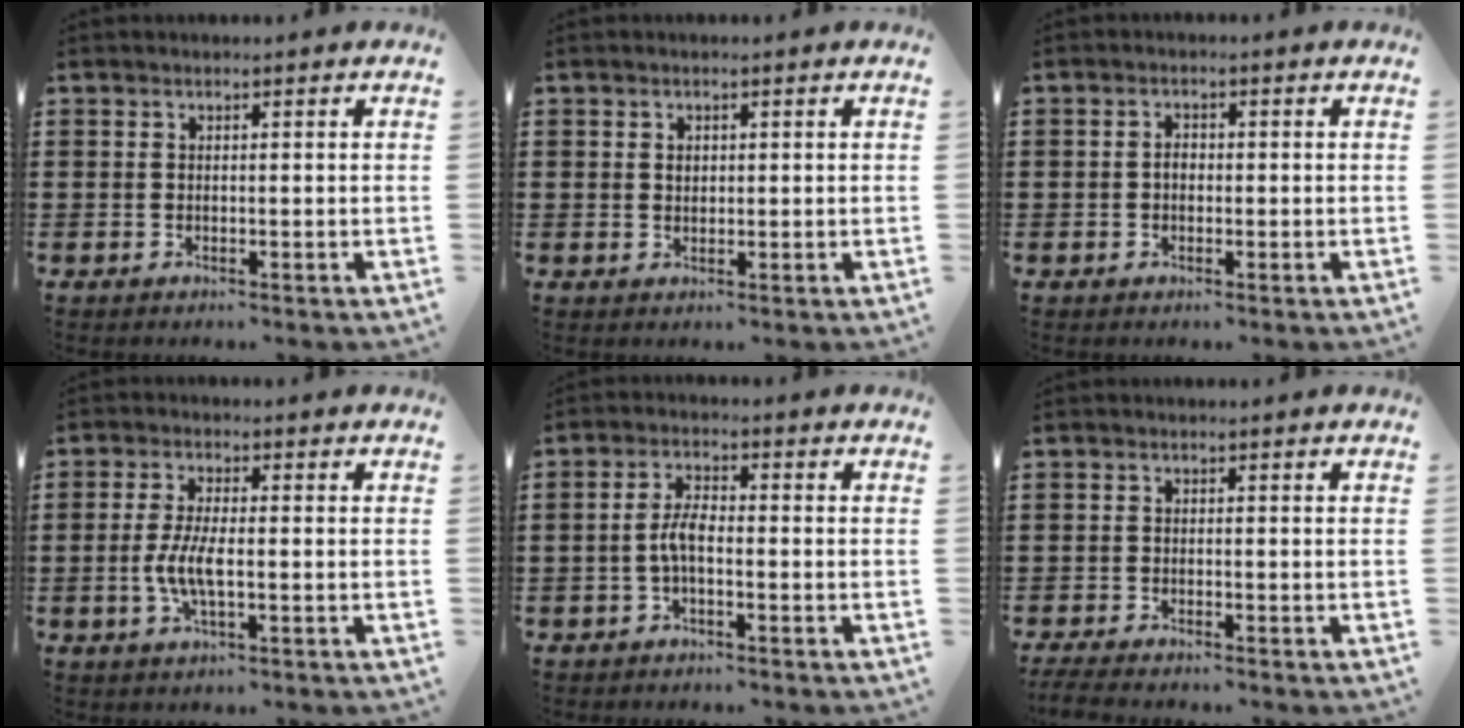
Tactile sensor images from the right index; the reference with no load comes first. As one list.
[{"total": 0.8, "force": [0.2, 0.6, 0.4], "torque": [-0.010, 0.004, 0.004]}, {"total": 1.5, "force": [-0.3, 0.9, 1.1], "torque": [-0.022, 0.004, -0.007]}, {"total": 5.3, "force": [-1.2, 1.8, 4.9], "torque": [-0.113, -0.005, -0.029]}, {"total": 4.0, "force": [-1.0, 1.4, 3.6], "torque": [-0.087, -0.001, -0.027]}, {"total": 1.9, "force": [-1.9, -0.1, 0.3], "torque": [-0.015, -0.005, -0.039]}]